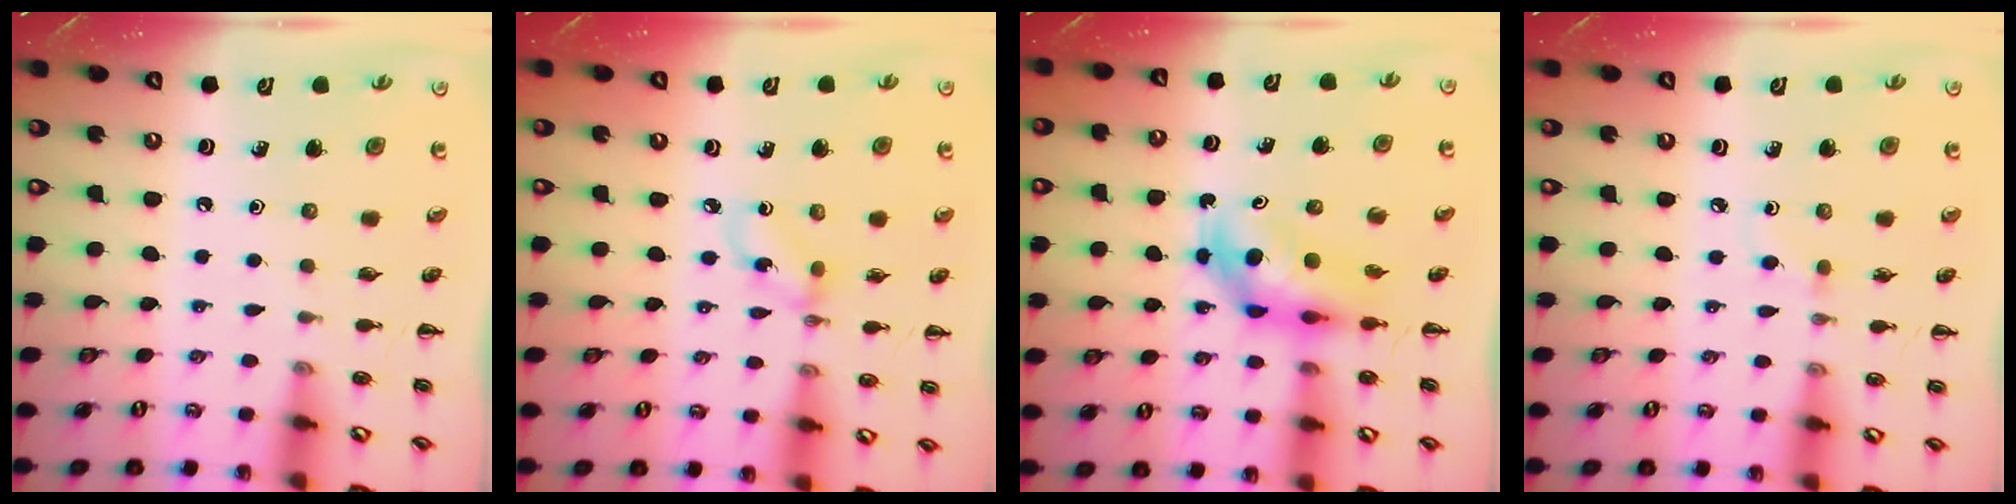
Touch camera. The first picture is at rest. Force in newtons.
{"total": 2.9, "press": 2.8, "slide": 0.6}
{"total": 5.6, "press": 5.6, "slide": 0.8}
{"total": 3.8, "press": 3.5, "slide": 1.5}